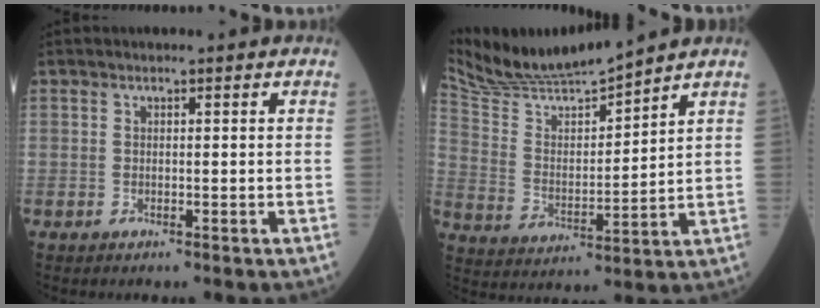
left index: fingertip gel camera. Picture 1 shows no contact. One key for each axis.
{"total": 10.6, "fx": 10.2, "fy": -1.0, "fz": 2.4, "tx": -0.061, "ty": 0.000, "tz": 0.210}